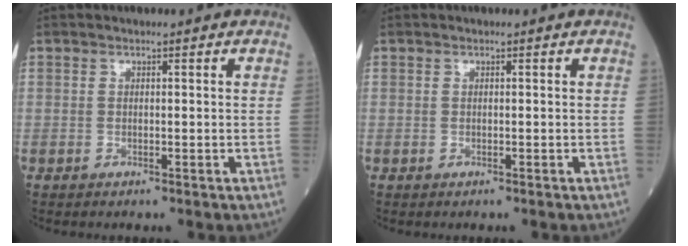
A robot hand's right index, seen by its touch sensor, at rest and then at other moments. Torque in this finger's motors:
{"motor_torque": [-0.07, -0.01, 0.06, 0.02]}